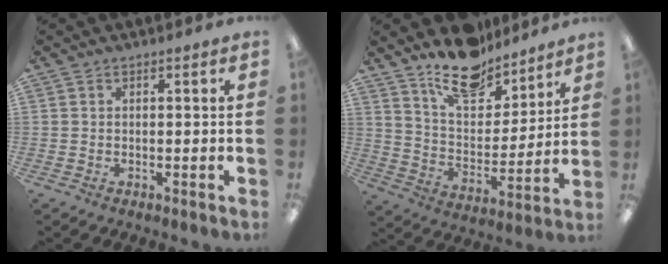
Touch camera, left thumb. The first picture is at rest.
{"total": 15.4, "force": [12.8, 6.5, 5.7], "torque": [-0.094, -0.087, 0.232]}